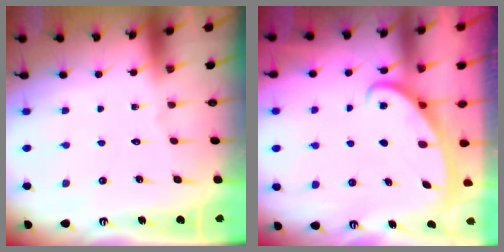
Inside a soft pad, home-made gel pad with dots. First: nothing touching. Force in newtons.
{"total": 2.7, "press": 2.7, "slide": 0.4}